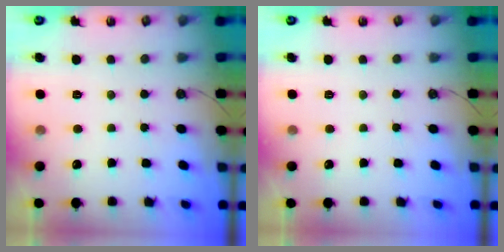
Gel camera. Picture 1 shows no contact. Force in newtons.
{"total": 0.0}